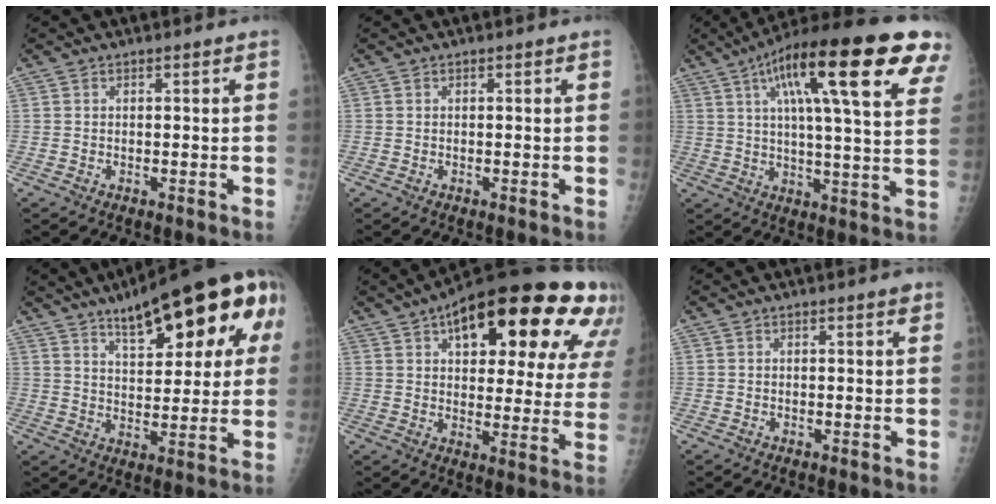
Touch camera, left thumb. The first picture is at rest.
{"total": 0.0}
{"total": 26.8, "force": [12.3, 5.8, 23.1], "torque": [-0.332, 0.005, 0.178]}
{"total": 19.7, "force": [8.9, 6.8, 16.3], "torque": [-0.203, -0.006, 0.123]}
{"total": 29.7, "force": [14.3, 11.9, 23.2], "torque": [-0.284, 0.008, 0.198]}
{"total": 0.9, "force": [0.6, 0.2, 0.7], "torque": [-0.011, 0.000, 0.006]}